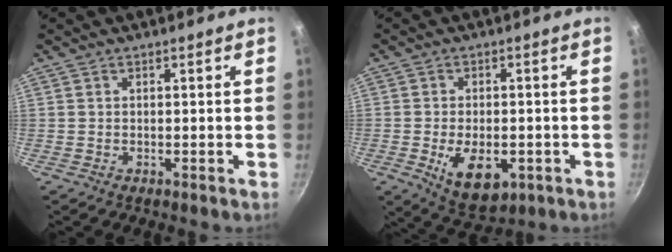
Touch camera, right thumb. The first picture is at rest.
{"total": 9.9, "force": [-2.8, 5.8, 7.6], "torque": [-0.103, -0.001, -0.029]}